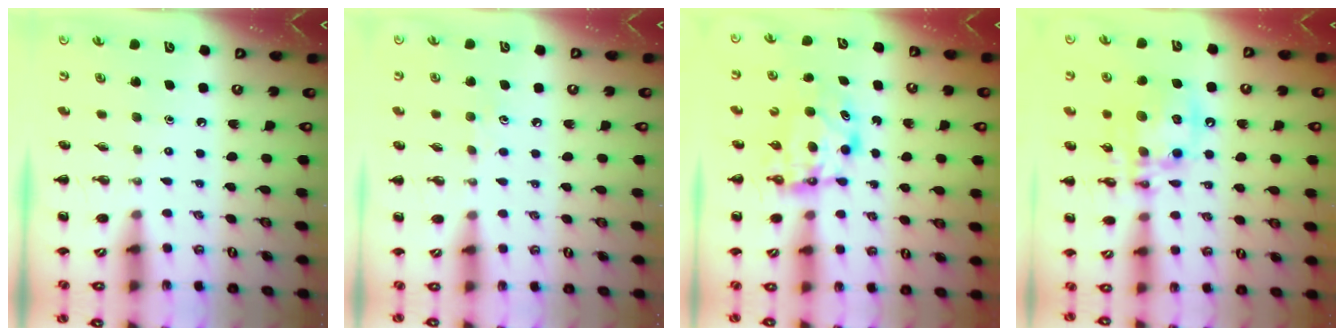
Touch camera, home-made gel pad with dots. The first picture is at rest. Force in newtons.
{"total": 4.5, "press": 4.2, "slide": 1.4}
{"total": 6.4, "press": 6.3, "slide": 0.7}
{"total": 14.9, "press": 14.6, "slide": 3.2}